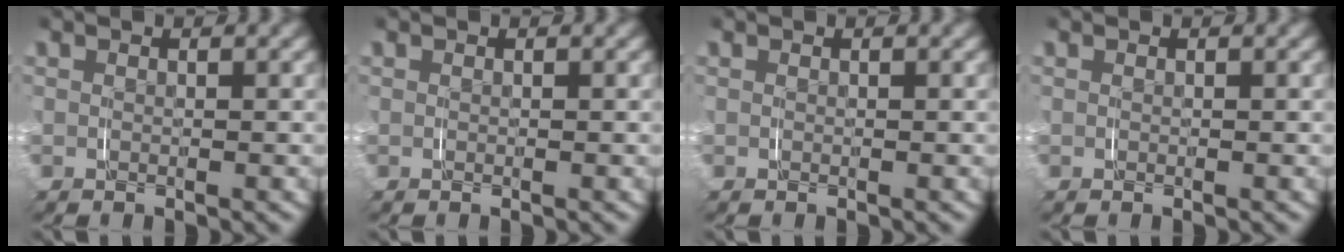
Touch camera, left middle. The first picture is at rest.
{"total": 0.0}
{"total": 0.0}
{"total": 0.0}